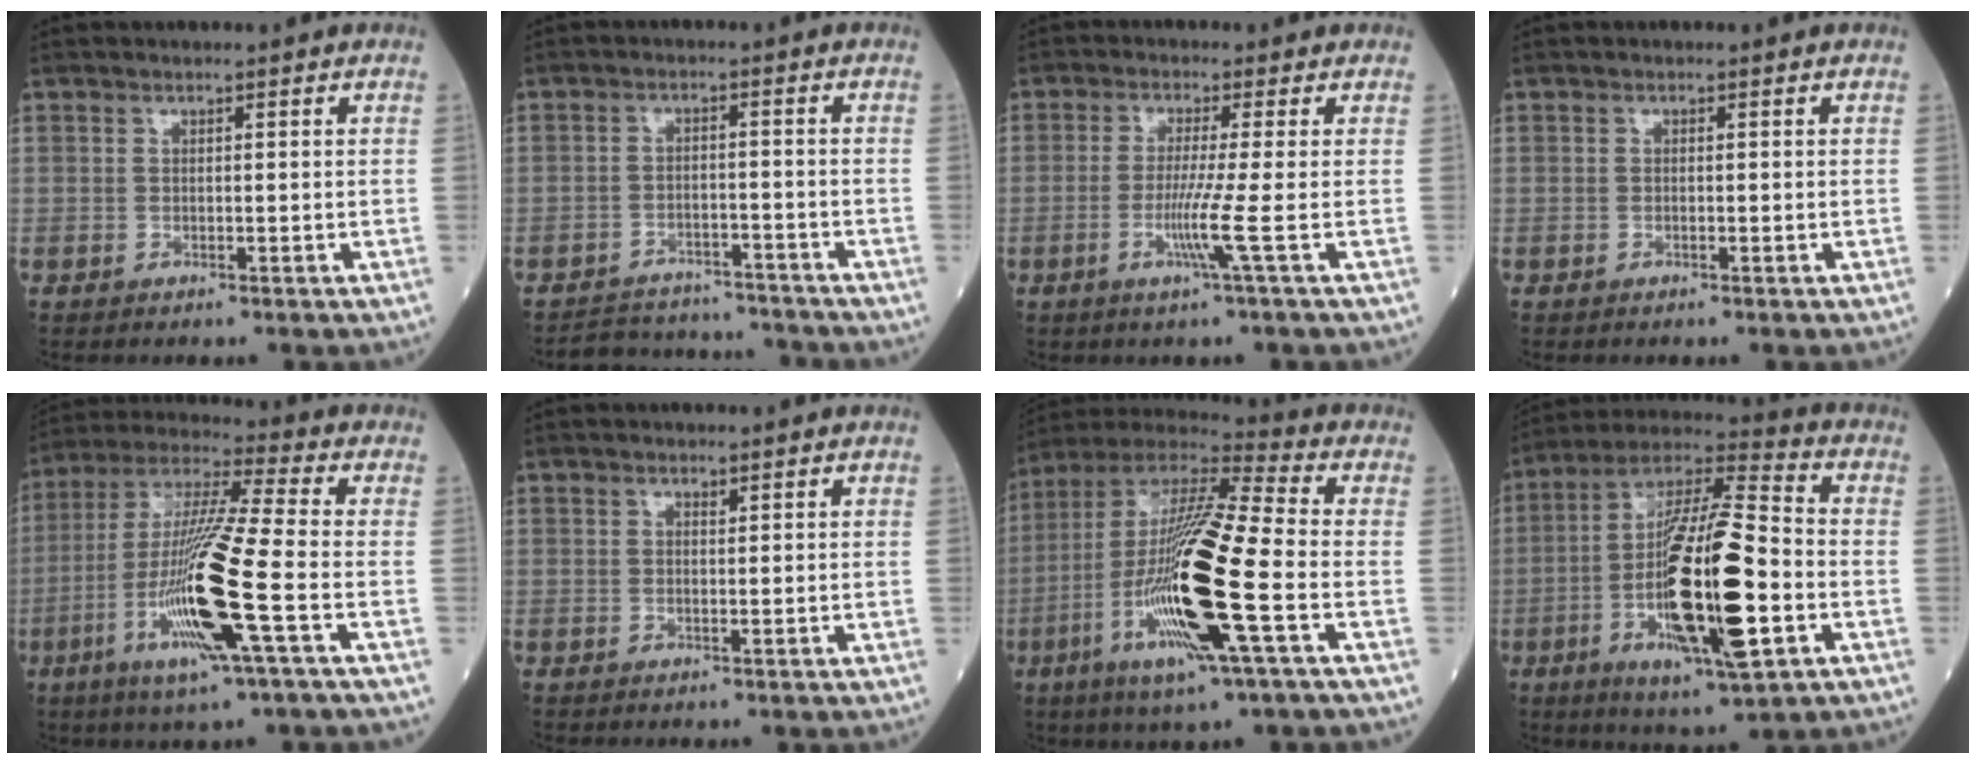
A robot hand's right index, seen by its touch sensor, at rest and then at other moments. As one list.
[{"total": 9.8, "force": [-9.2, 3.0, 1.2], "torque": [-0.017, 0.020, -0.131]}, {"total": 5.1, "force": [-1.3, -1.7, 4.6], "torque": [-0.096, -0.015, -0.028]}, {"total": 0.0}, {"total": 18.1, "force": [-5.4, 0.2, 17.2], "torque": [-0.360, -0.024, -0.107]}, {"total": 0.7, "force": [0.5, 0.2, 0.4], "torque": [-0.011, 0.000, 0.011]}, {"total": 23.1, "force": [-5.9, 1.9, 22.2], "torque": [-0.474, -0.035, -0.115]}, {"total": 21.9, "force": [-5.0, 3.8, 21.0], "torque": [-0.406, -0.011, -0.086]}]